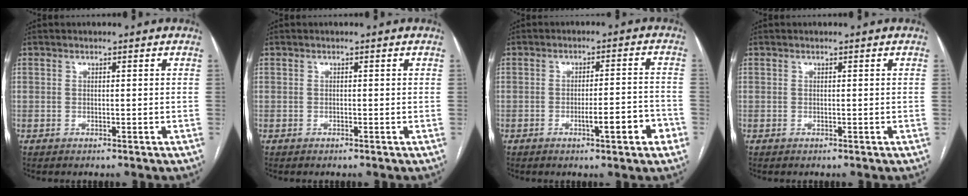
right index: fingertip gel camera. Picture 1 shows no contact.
{"total": 0.0}
{"total": 6.5, "force": [-2.9, 0.8, 5.8], "torque": [-0.080, 0.009, -0.038]}
{"total": 0.0}